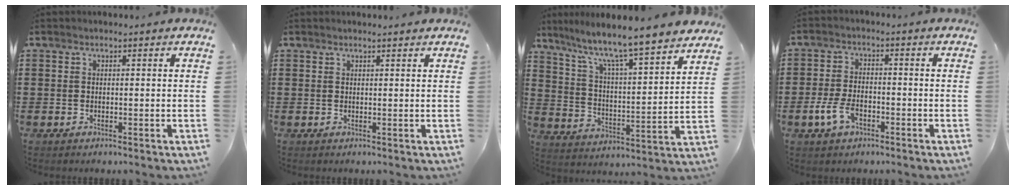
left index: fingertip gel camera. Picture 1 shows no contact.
{"total": 0.8, "force": [0.7, 0.0, 0.4], "torque": [-0.008, -0.001, 0.014]}
{"total": 7.8, "force": [7.0, -0.2, 3.5], "torque": [-0.098, -0.056, 0.113]}
{"total": 5.3, "force": [-2.5, 2.8, 3.7], "torque": [-0.088, 0.001, -0.051]}